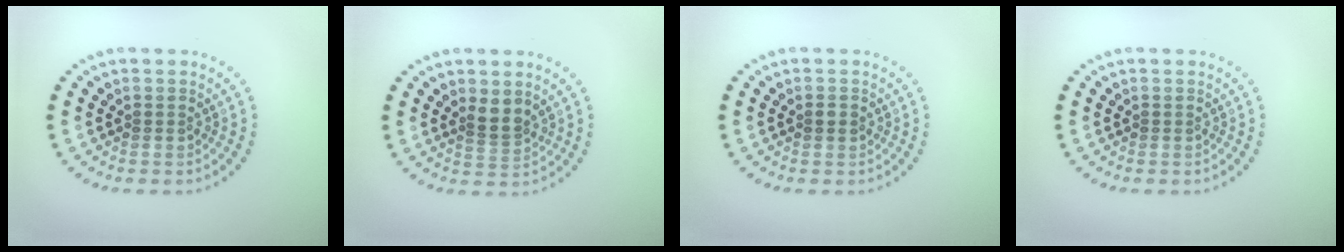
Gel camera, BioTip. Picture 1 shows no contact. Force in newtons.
{"total": 2.1, "press": 1.6, "slide": 1.3}
{"total": 1.1, "press": 1.1, "slide": 0.0}
{"total": 0.0}